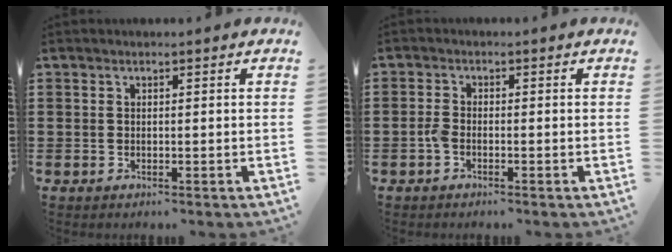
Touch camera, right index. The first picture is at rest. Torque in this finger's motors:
{"motor_torque": [1.81, -0.17, 0.28, 0.07]}